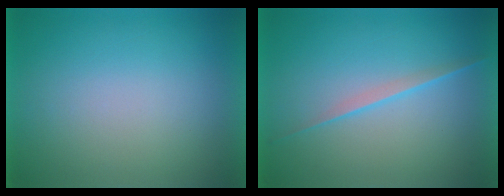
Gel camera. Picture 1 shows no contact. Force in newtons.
{"total": 2.2}